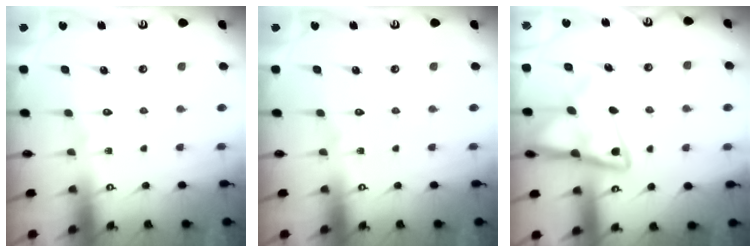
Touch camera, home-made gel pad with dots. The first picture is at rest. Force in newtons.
{"total": 0.0}
{"total": 11.7, "press": 11.7, "slide": 1.1}